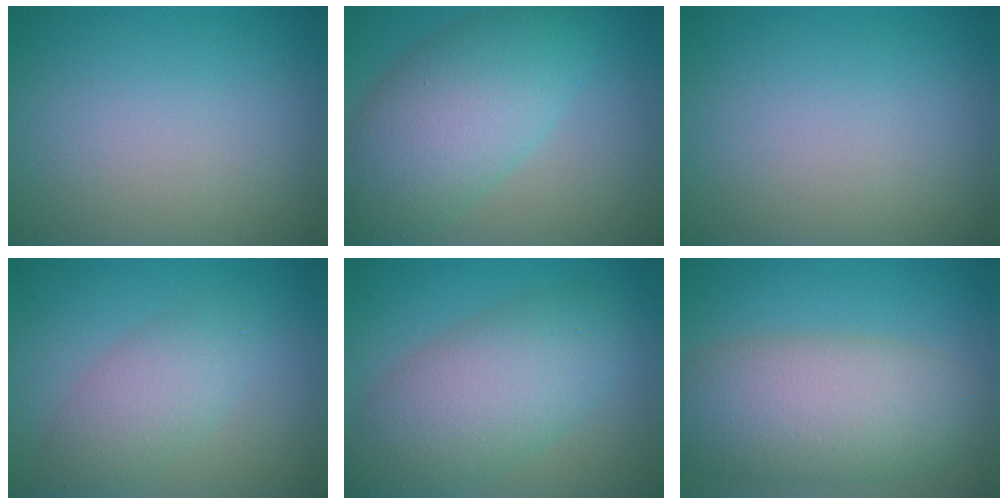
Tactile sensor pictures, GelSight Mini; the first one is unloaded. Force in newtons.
{"total": 8.1, "press": 8.1, "slide": 0.1}
{"total": 0.0}
{"total": 3.6, "press": 3.6, "slide": 0.3}
{"total": 7.8, "press": 7.8, "slide": 0.4}
{"total": 8.4, "press": 8.4, "slide": 0.4}